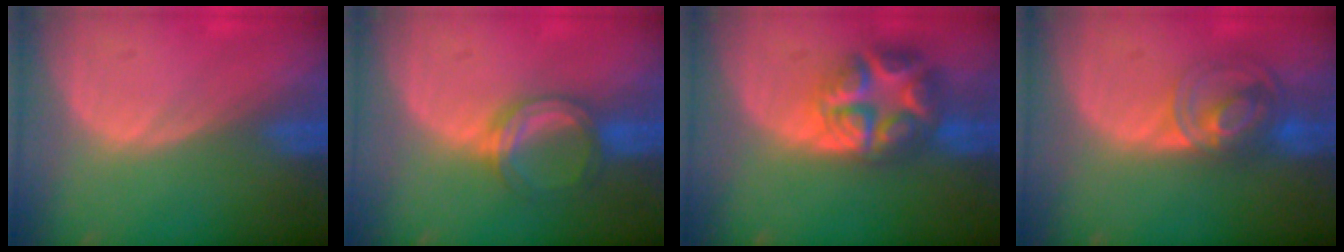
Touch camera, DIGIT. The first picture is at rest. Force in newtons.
{"total": 5.2, "press": 4.9, "slide": 1.5}
{"total": 9.0, "press": 9.0, "slide": 0.4}
{"total": 7.5, "press": 6.1, "slide": 4.3}